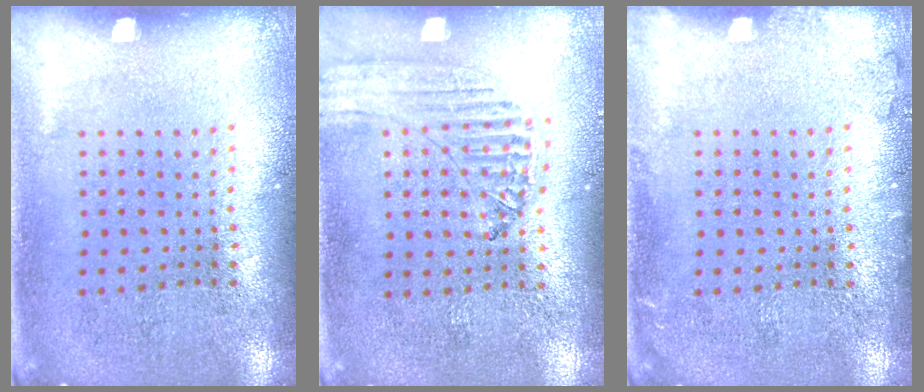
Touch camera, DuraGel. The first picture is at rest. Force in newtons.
{"total": 0.6, "press": 0.6, "slide": 0.1}
{"total": 0.9, "press": 0.8, "slide": 0.2}